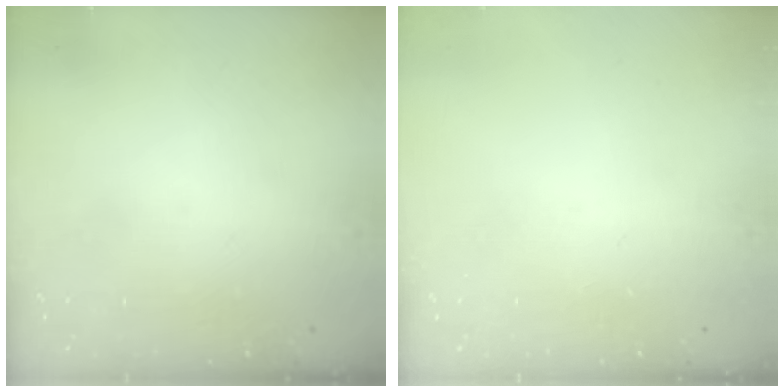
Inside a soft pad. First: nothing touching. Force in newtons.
{"total": 0.0}